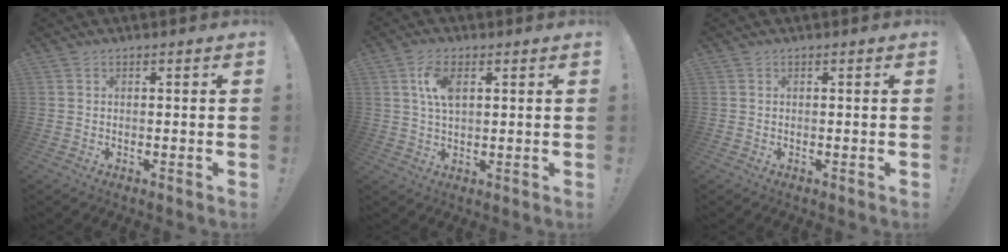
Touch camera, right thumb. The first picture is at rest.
{"total": 7.1, "force": [2.2, 3.7, 5.7], "torque": [-0.105, -0.001, 0.036]}
{"total": 0.0}